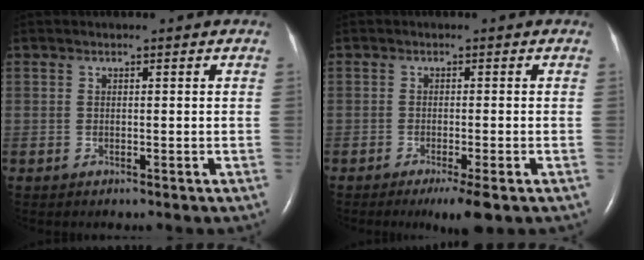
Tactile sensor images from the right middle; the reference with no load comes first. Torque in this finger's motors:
{"motor_torque": [0.81, -0.69, 0.25, 0.07]}